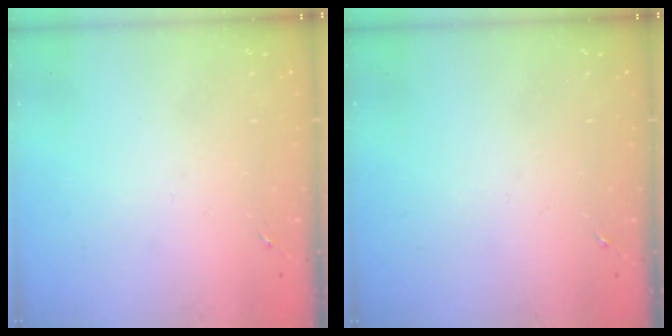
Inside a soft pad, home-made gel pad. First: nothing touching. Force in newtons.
{"total": 0.0}